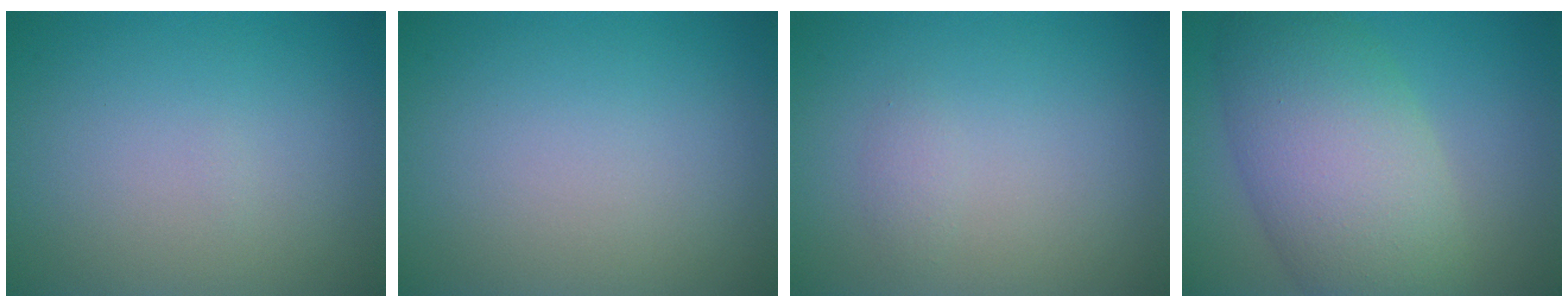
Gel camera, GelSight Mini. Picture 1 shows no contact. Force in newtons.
{"total": 0.0}
{"total": 0.8, "press": 0.8, "slide": 0.0}
{"total": 9.3, "press": 9.2, "slide": 0.6}